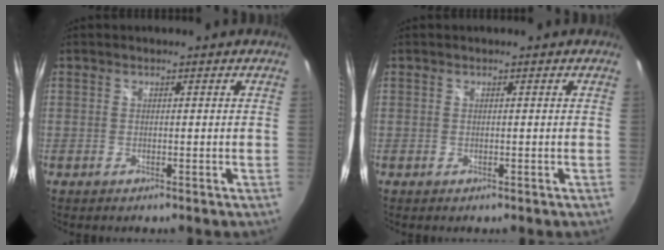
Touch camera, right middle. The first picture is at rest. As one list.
[{"total": 0.0}]